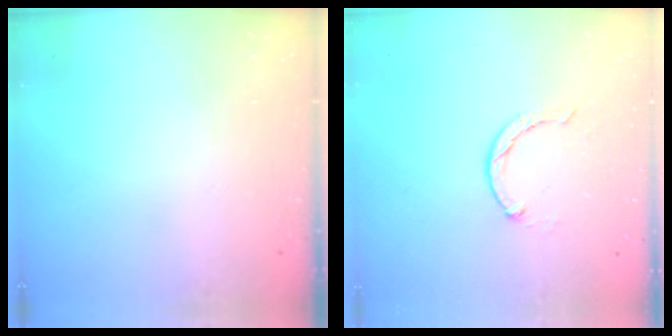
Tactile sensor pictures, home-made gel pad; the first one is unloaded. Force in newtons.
{"total": 1.7, "press": 1.6, "slide": 0.3}